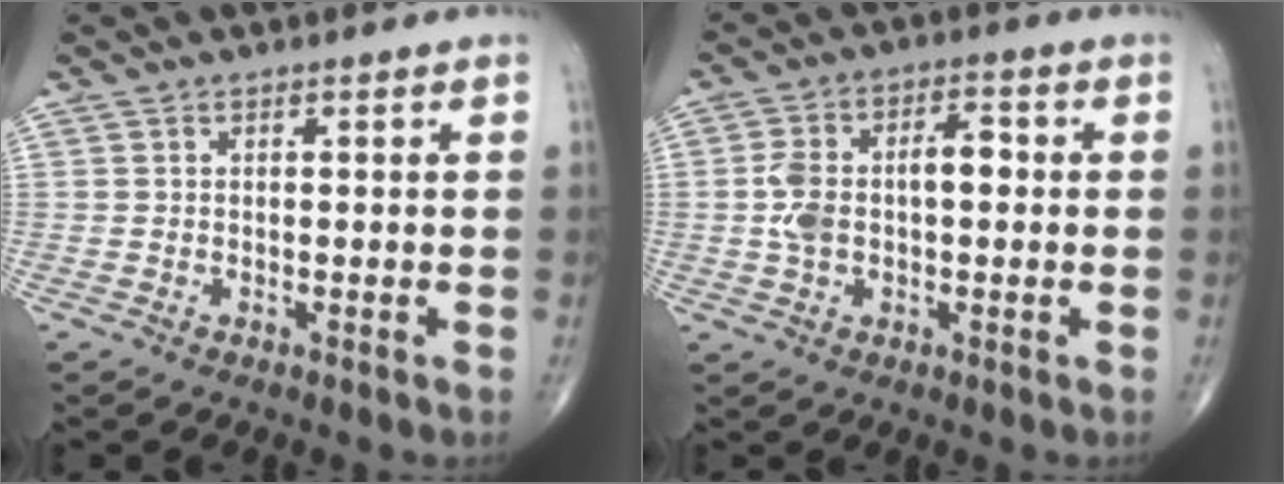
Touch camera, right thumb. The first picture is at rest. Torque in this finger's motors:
{"motor_torque": [1.22, 1.19, 0.90, -0.06, 0.07]}